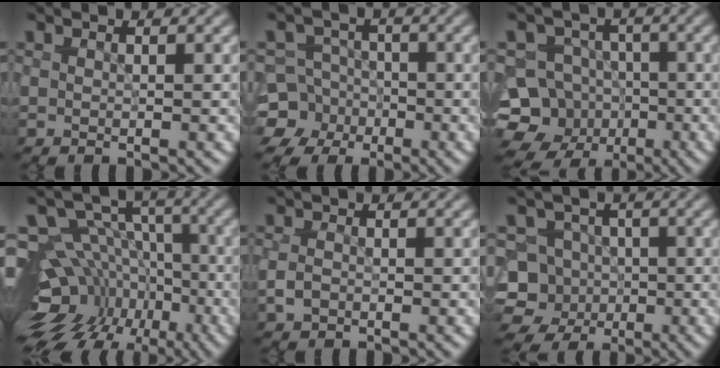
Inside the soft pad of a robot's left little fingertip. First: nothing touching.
{"total": 7.9, "force": [-3.1, 7.1, 1.3], "torque": [-0.023, -0.014, -0.075]}
{"total": 11.3, "force": [-5.1, 9.8, 2.6], "torque": [-0.038, -0.020, -0.098]}
{"total": 15.1, "force": [-5.2, 11.2, 8.7], "torque": [-0.156, 0.006, -0.047]}
{"total": 1.0, "force": [-0.4, 0.7, 0.5], "torque": [-0.010, 0.000, -0.011]}
{"total": 7.9, "force": [-3.0, 7.0, 2.1], "torque": [-0.013, -0.005, -0.066]}